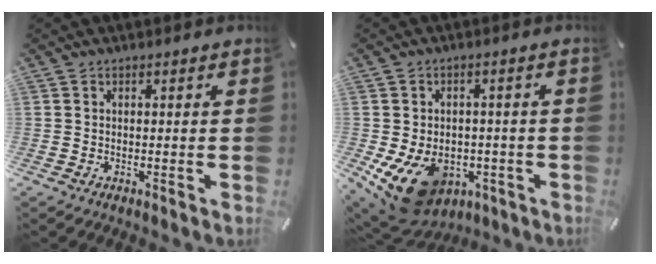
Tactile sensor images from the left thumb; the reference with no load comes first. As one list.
[{"total": 13.0, "force": [-5.7, 9.2, 7.1], "torque": [-0.127, 0.022, -0.095]}]